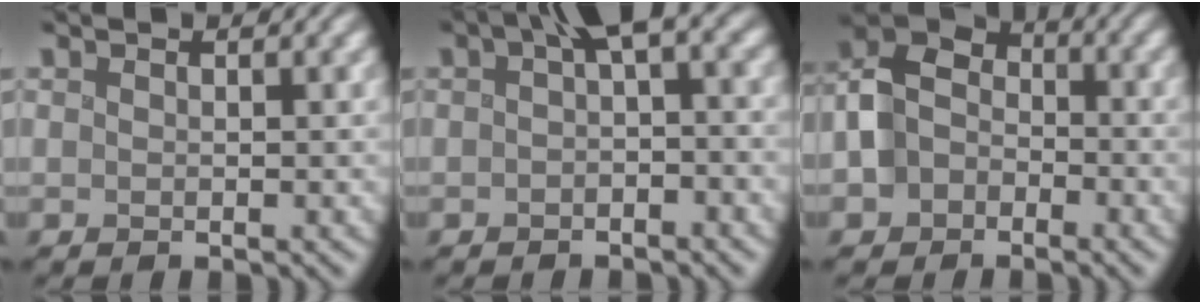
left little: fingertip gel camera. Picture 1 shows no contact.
{"total": 4.5, "force": [0.5, 2.1, 4.0], "torque": [-0.051, 0.016, 0.000]}
{"total": 6.7, "force": [-2.5, 5.2, 3.4], "torque": [-0.064, 0.007, -0.060]}